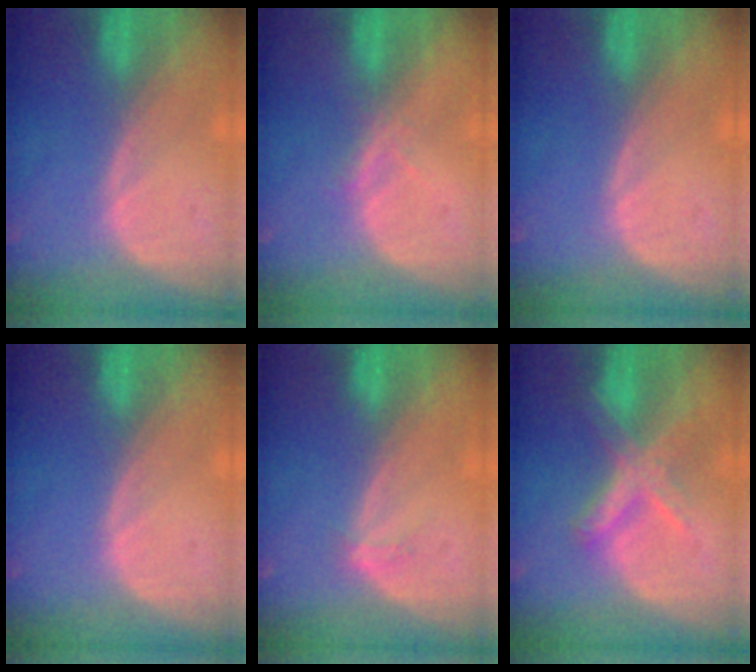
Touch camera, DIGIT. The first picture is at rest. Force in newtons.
{"total": 1.8, "press": 1.6, "slide": 0.7}
{"total": 0.0}
{"total": 0.0}
{"total": 1.5, "press": 1.1, "slide": 1.0}
{"total": 7.2, "press": 6.2, "slide": 3.8}